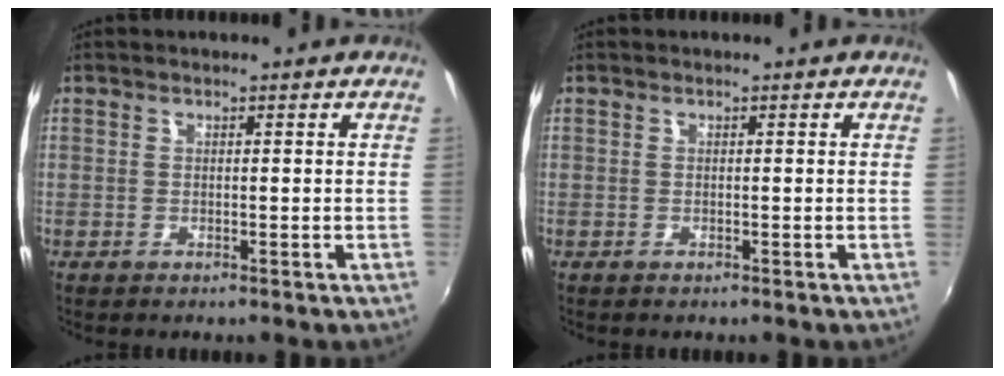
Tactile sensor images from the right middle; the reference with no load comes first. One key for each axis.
{"total": 0.0}